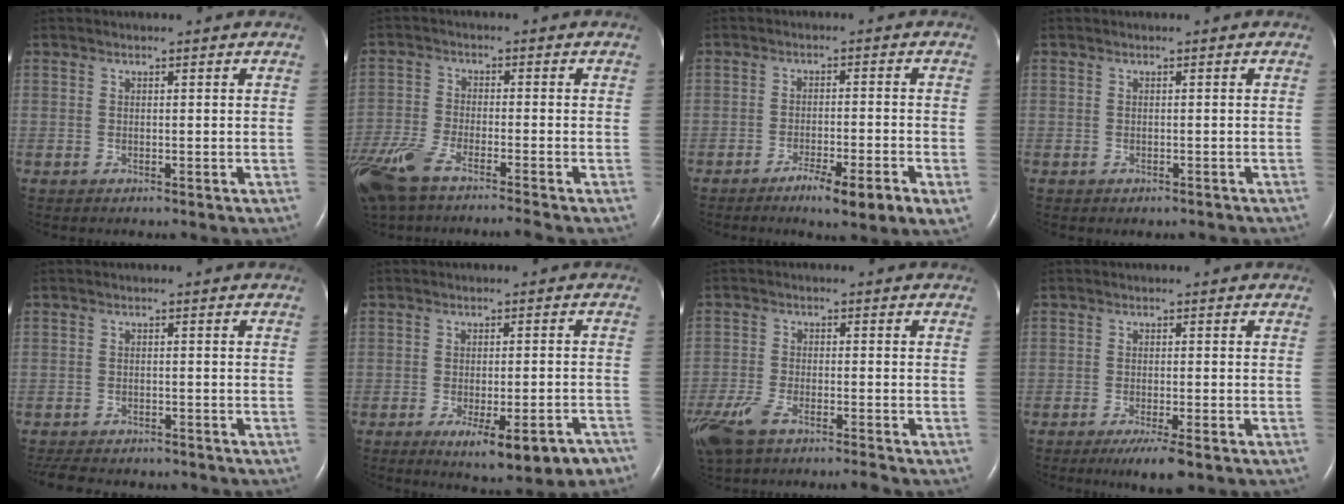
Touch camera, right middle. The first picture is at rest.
{"total": 10.4, "force": [-8.2, 1.2, 6.3], "torque": [-0.130, -0.020, -0.152]}
{"total": 7.2, "force": [-3.8, 0.3, 6.2], "torque": [-0.096, -0.012, -0.055]}
{"total": 0.9, "force": [-0.8, 0.4, 0.2], "torque": [-0.006, 0.000, -0.010]}
{"total": 9.9, "force": [-8.7, 3.1, 3.7], "torque": [-0.071, -0.005, -0.117]}
{"total": 9.9, "force": [-6.4, 2.3, 7.2], "torque": [-0.087, -0.008, -0.081]}
{"total": 8.3, "force": [-6.4, 1.7, 5.0], "torque": [-0.106, -0.015, -0.122]}
{"total": 4.4, "force": [-2.9, 0.3, 3.4], "torque": [-0.058, -0.013, -0.047]}